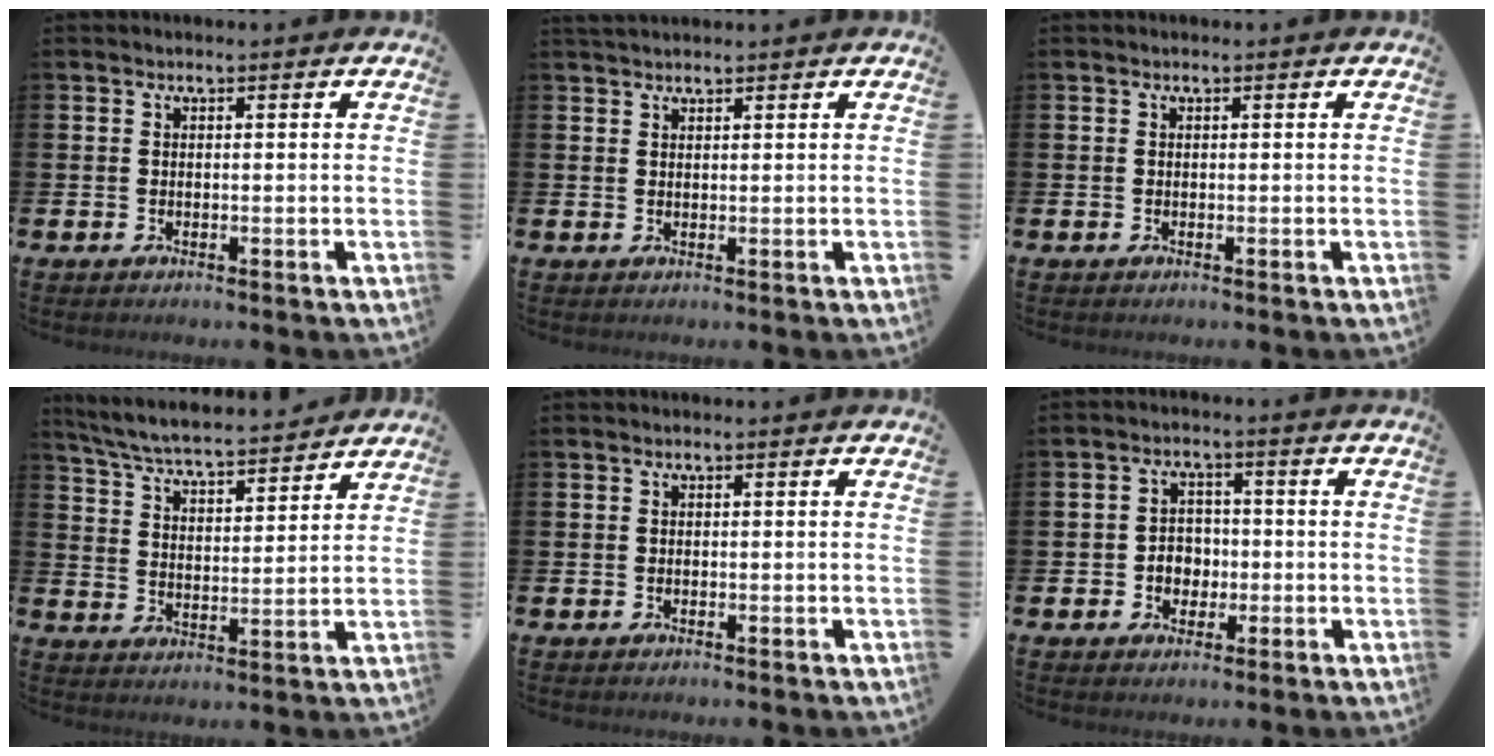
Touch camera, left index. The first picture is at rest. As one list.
[{"total": 1.4, "force": [1.4, 0.3, 0.2], "torque": [0.007, -0.001, 0.023]}, {"total": 0.0}, {"total": 6.3, "force": [6.1, 0.5, 1.7], "torque": [-0.056, -0.046, 0.103]}, {"total": 0.0}, {"total": 3.4, "force": [-0.7, 3.0, 1.5], "torque": [-0.024, 0.004, -0.022]}]